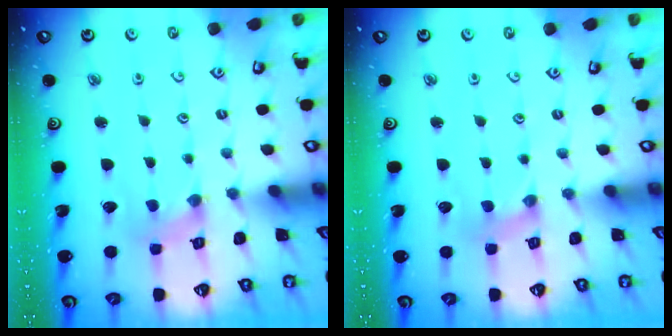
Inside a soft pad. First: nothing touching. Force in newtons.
{"total": 0.0}